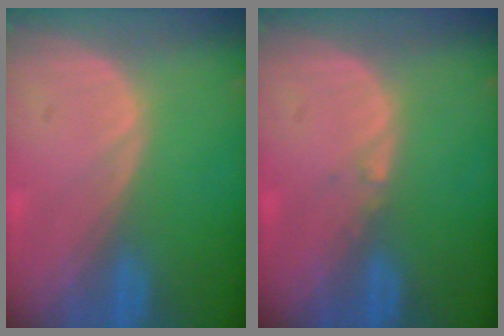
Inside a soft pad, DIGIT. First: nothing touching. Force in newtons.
{"total": 0.6, "press": 0.5, "slide": 0.4}